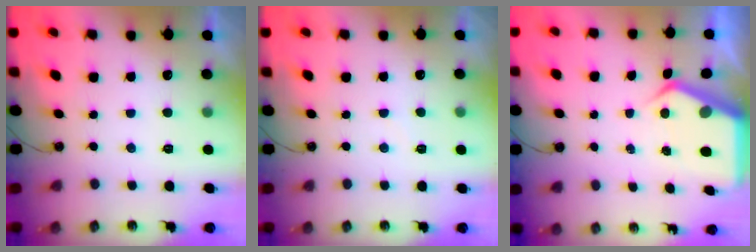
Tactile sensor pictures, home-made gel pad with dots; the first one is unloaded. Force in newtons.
{"total": 2.1, "press": 2.1, "slide": 0.3}
{"total": 5.2, "press": 5.2, "slide": 0.3}